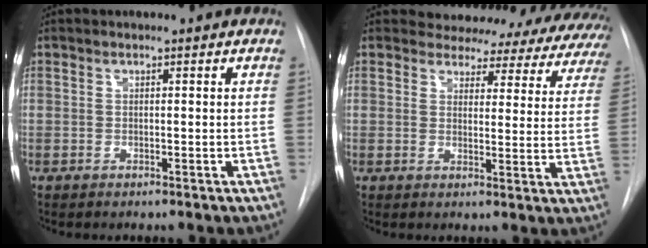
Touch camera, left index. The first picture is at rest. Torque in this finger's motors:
{"motor_torque": [0.48, -1.10, 0.22, -0.01]}